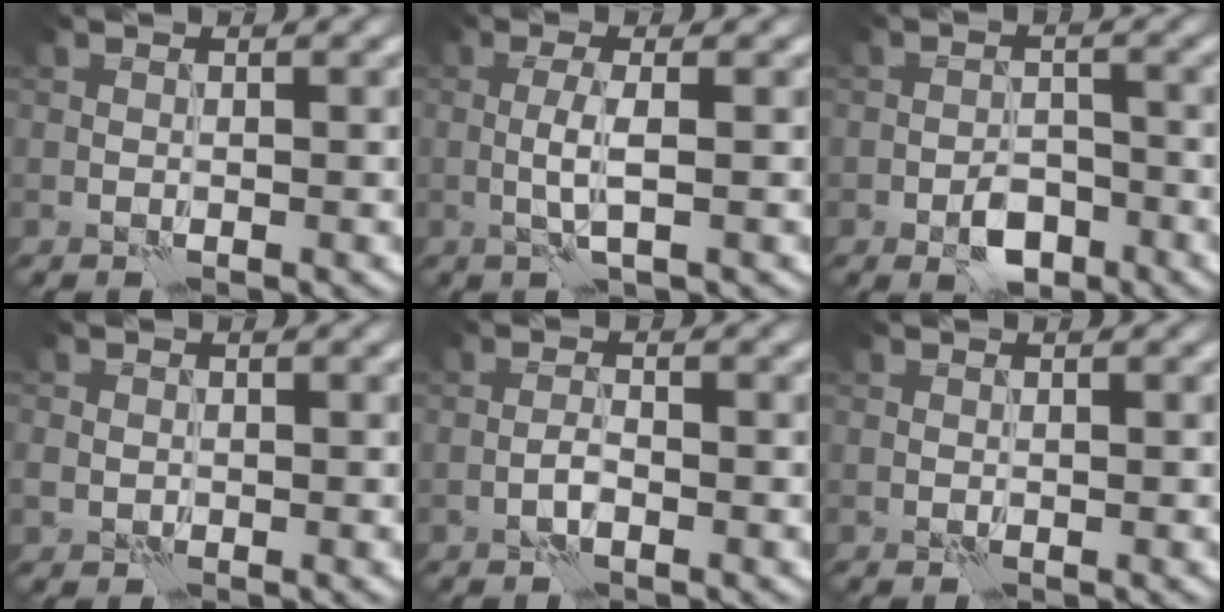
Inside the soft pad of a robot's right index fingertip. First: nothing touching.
{"total": 2.0, "force": [0.0, 0.3, 2.0], "torque": [-0.043, 0.002, -0.004]}
{"total": 3.6, "force": [-2.1, 2.1, 2.1], "torque": [-0.027, -0.001, -0.037]}
{"total": 1.2, "force": [-0.1, 1.2, 0.2], "torque": [0.001, -0.004, -0.003]}
{"total": 0.9, "force": [-0.5, 0.3, 0.7], "torque": [-0.016, 0.004, -0.013]}
{"total": 0.0}